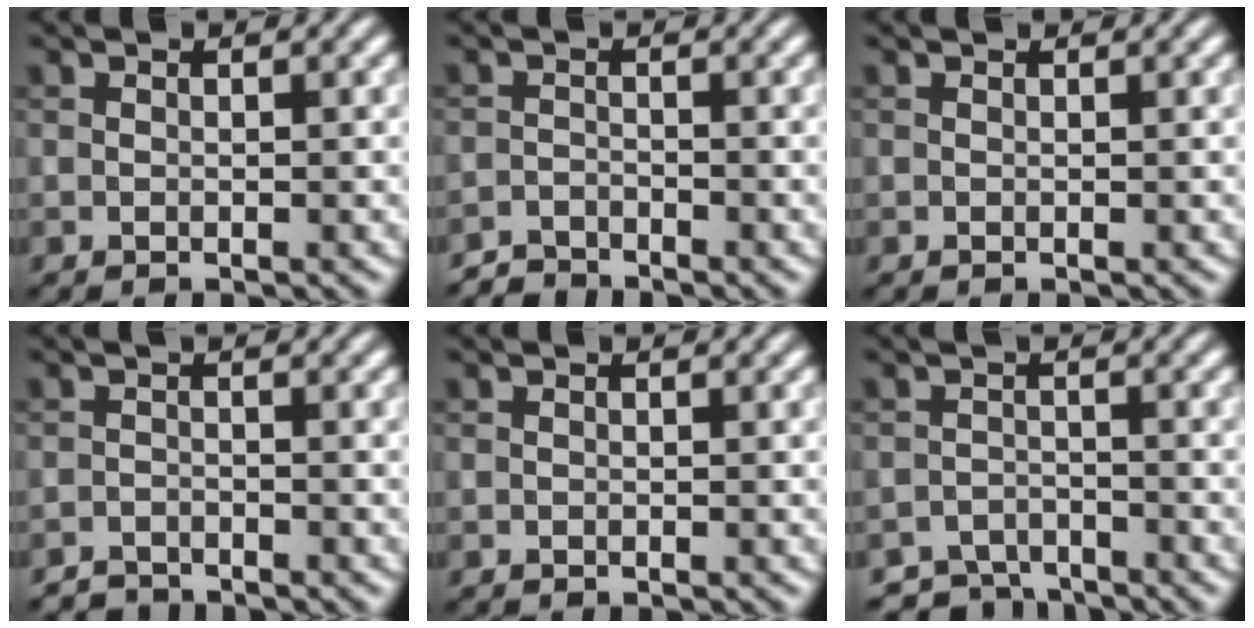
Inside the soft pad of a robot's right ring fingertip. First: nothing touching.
{"total": 1.9, "force": [-1.9, 0.2, 0.0], "torque": [0.001, -0.002, -0.042]}
{"total": 0.0}
{"total": 1.6, "force": [-1.6, 0.2, 0.0], "torque": [0.003, -0.003, -0.032]}
{"total": 0.0}
{"total": 3.3, "force": [-3.2, 1.0, 0.3], "torque": [0.004, -0.006, -0.059]}